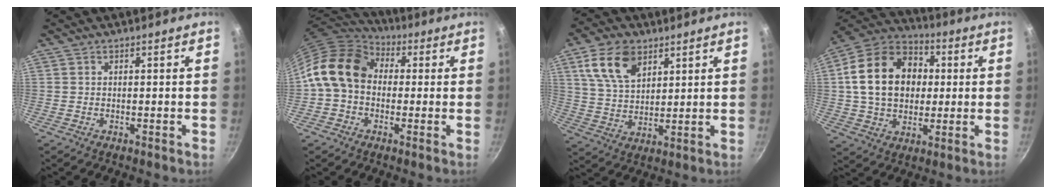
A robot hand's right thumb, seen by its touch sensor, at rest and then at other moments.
{"total": 14.0, "force": [1.2, 10.8, 8.8], "torque": [-0.131, 0.028, 0.003]}
{"total": 11.3, "force": [5.6, 6.7, 7.1], "torque": [-0.114, -0.014, 0.111]}
{"total": 20.1, "force": [2.5, 15.2, 12.9], "torque": [-0.197, 0.025, 0.036]}